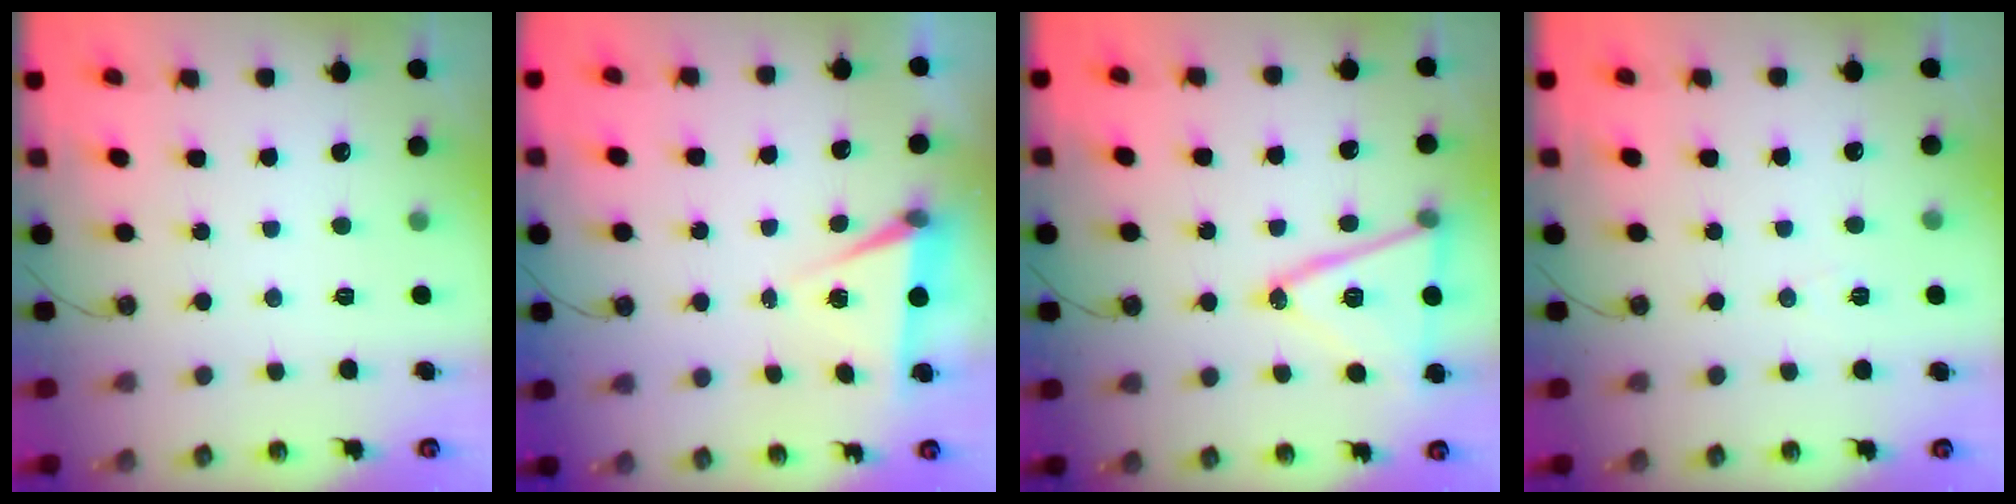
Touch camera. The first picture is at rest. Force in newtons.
{"total": 5.2, "press": 2.7, "slide": 4.5}
{"total": 16.2, "press": 15.8, "slide": 3.6}
{"total": 5.9, "press": 3.8, "slide": 4.5}